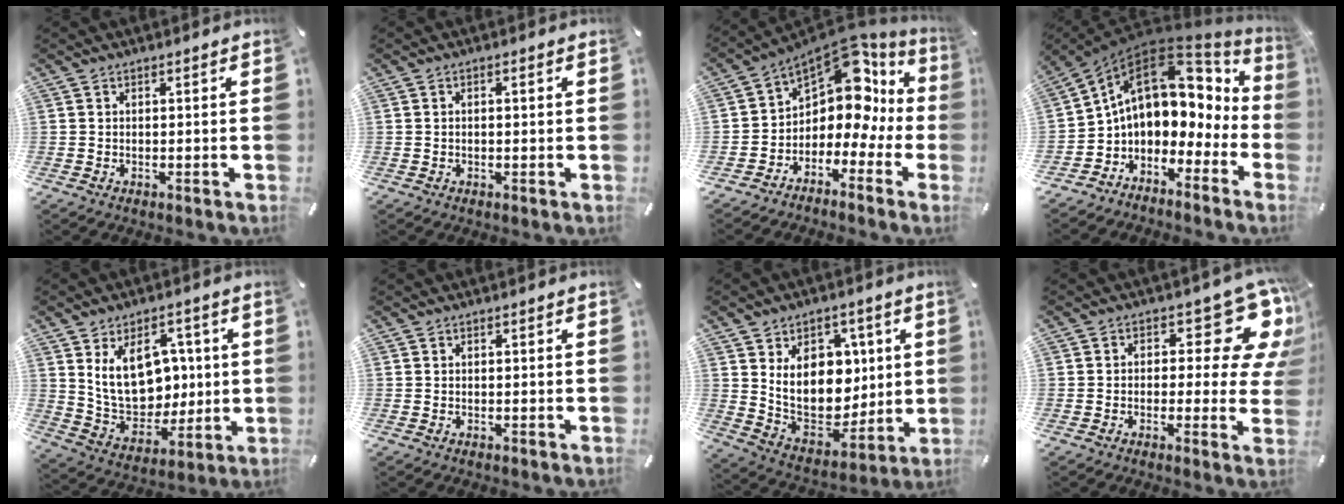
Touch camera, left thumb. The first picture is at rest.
{"total": 1.1, "force": [-0.2, 0.5, 1.0], "torque": [-0.017, 0.003, -0.005]}
{"total": 10.6, "force": [5.8, 6.1, 6.4], "torque": [-0.102, -0.062, 0.091]}
{"total": 11.6, "force": [3.5, 8.7, 6.9], "torque": [-0.118, -0.031, 0.061]}
{"total": 16.4, "force": [3.8, 12.0, 10.5], "torque": [-0.177, -0.012, 0.078]}
{"total": 0.0}
{"total": 16.1, "force": [4.7, 12.3, 9.3], "torque": [-0.144, -0.033, 0.096]}
{"total": 13.4, "force": [6.4, 6.1, 10.0], "torque": [-0.125, -0.051, 0.106]}